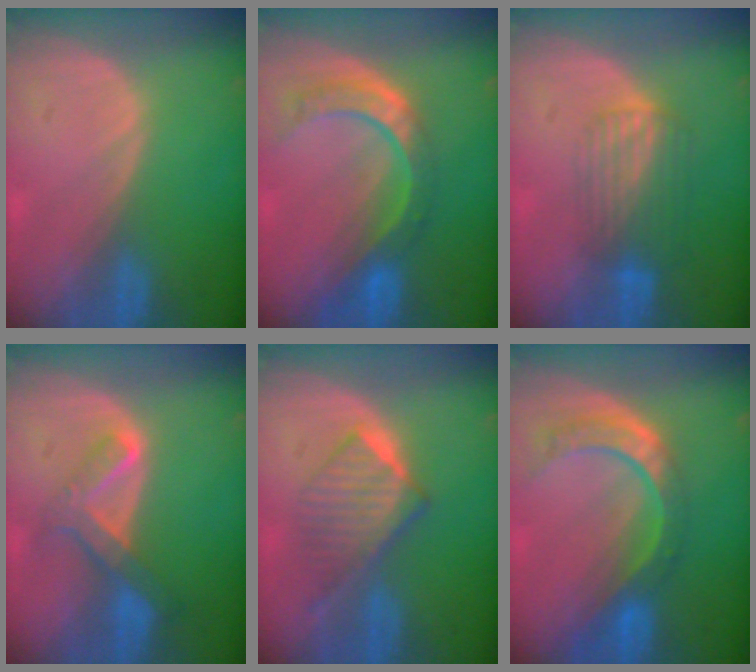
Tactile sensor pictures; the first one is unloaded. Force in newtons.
{"total": 8.7, "press": 7.2, "slide": 4.9}
{"total": 6.8, "press": 5.7, "slide": 3.7}
{"total": 6.8, "press": 5.8, "slide": 3.5}
{"total": 6.5, "press": 6.2, "slide": 2.1}
{"total": 8.7, "press": 7.2, "slide": 4.9}